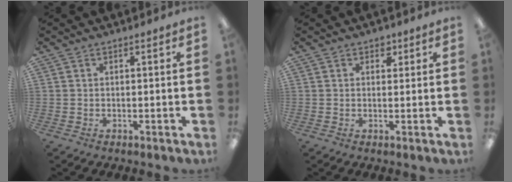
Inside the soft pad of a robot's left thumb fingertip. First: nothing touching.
{"total": 2.0, "force": [1.2, 1.5, 0.7], "torque": [0.001, -0.004, 0.018]}